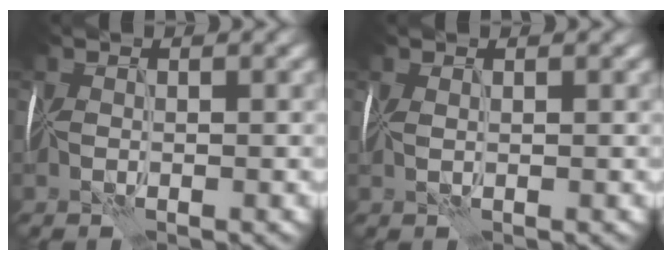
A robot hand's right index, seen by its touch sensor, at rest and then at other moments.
{"total": 0.7, "force": [0.6, 0.0, 0.4], "torque": [-0.011, 0.004, 0.011]}